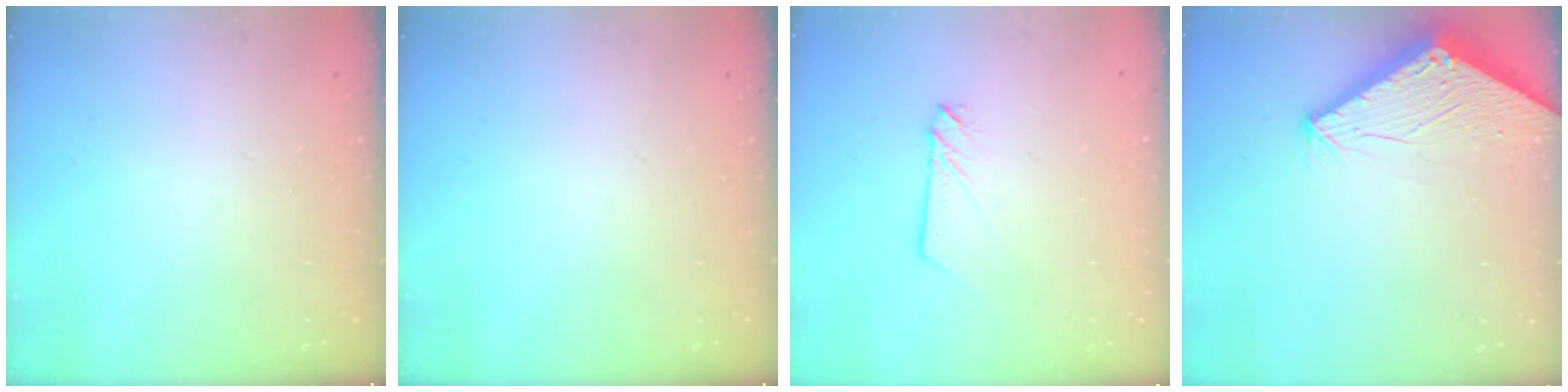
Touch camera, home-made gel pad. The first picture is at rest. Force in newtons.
{"total": 0.0}
{"total": 2.1, "press": 2.1, "slide": 0.1}
{"total": 2.9, "press": 2.9, "slide": 0.2}